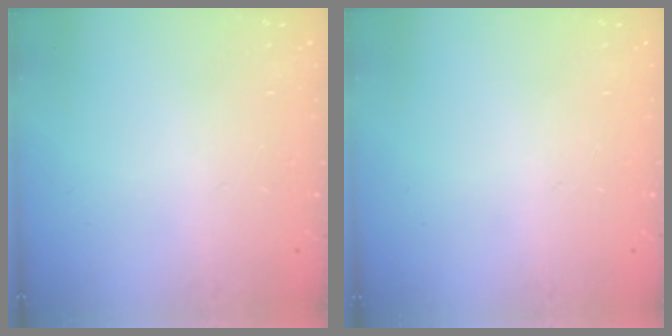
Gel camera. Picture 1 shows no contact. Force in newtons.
{"total": 0.0}